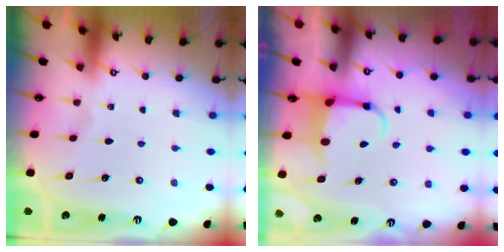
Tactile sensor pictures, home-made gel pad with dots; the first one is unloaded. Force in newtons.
{"total": 4.0, "press": 3.9, "slide": 1.0}